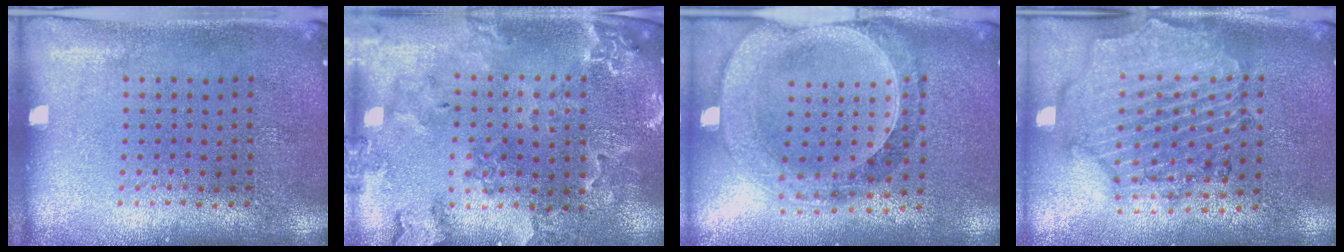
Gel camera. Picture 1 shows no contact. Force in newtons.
{"total": 1.8, "press": 1.8, "slide": 0.2}
{"total": 1.5, "press": 1.4, "slide": 0.4}
{"total": 1.6, "press": 1.6, "slide": 0.4}